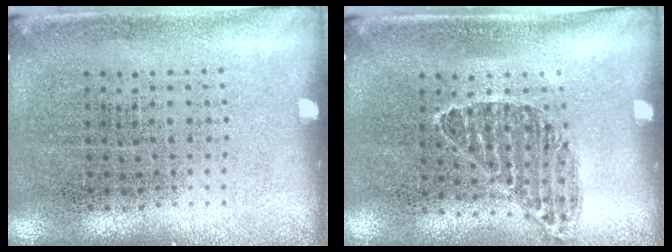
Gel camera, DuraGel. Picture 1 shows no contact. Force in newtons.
{"total": 0.9, "press": 0.7, "slide": 0.5}